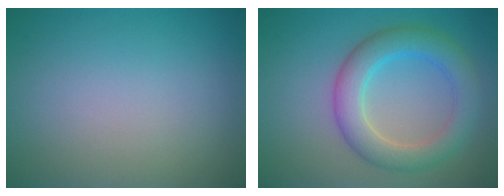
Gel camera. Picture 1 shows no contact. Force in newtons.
{"total": 5.2, "press": 5.2, "slide": 0.1}